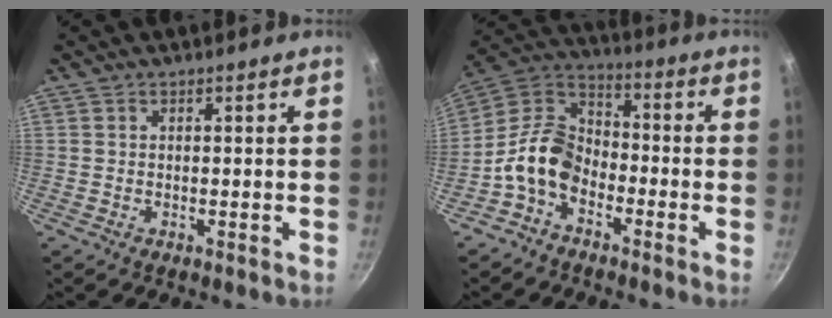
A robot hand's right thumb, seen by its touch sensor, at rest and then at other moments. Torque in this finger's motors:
{"motor_torque": [1.69, 1.49, 1.16, -0.98, 0.10]}